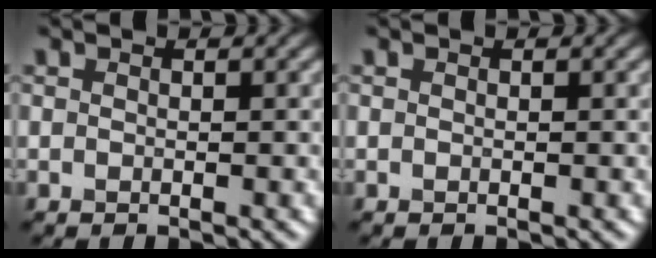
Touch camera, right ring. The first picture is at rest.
{"total": 0.0}